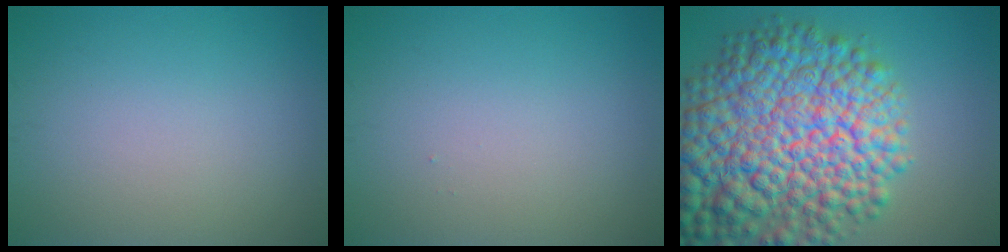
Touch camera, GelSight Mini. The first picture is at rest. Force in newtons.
{"total": 0.0}
{"total": 15.2, "press": 15.2, "slide": 0.5}